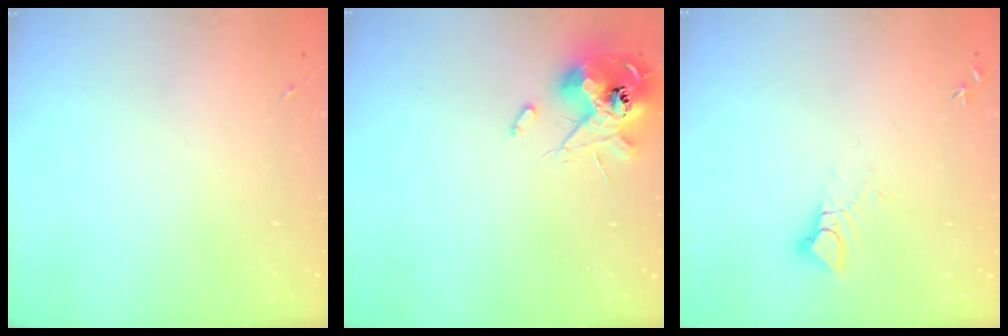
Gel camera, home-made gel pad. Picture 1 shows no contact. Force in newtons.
{"total": 13.1, "press": 13.0, "slide": 1.6}
{"total": 5.0, "press": 5.0, "slide": 0.2}